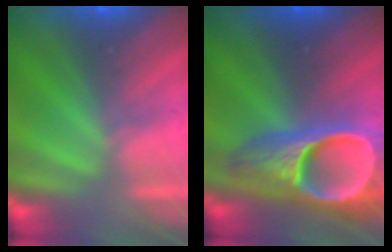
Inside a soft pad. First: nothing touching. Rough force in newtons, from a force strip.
{"total": 7.5}